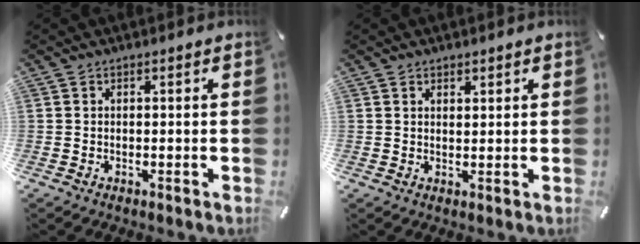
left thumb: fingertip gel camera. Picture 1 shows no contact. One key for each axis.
{"total": 1.4, "fx": 1.2, "fy": 0.7, "fz": 0.2, "tx": -0.003, "ty": 0.000, "tz": 0.022}